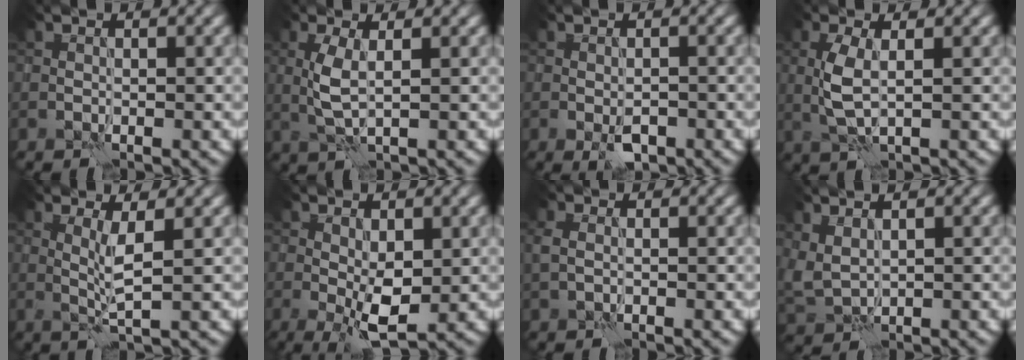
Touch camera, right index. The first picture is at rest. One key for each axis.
{"total": 2.6, "fx": 0.2, "fy": 0.7, "fz": 2.6, "tx": -0.060, "ty": -0.001, "tz": 0.005}
{"total": 2.4, "fx": -1.0, "fy": 1.1, "fz": 1.8, "tx": -0.032, "ty": -0.002, "tz": -0.017}
{"total": 3.0, "fx": 0.1, "fy": 1.0, "fz": 2.8, "tx": -0.065, "ty": -0.002, "tz": 0.004}
{"total": 2.6, "fx": 0.5, "fy": 0.2, "fz": 2.5, "tx": -0.056, "ty": -0.003, "tz": 0.012}
{"total": 4.4, "fx": -0.3, "fy": 1.7, "fz": 4.0, "tx": -0.074, "ty": -0.007, "tz": -0.004}
{"total": 1.4, "fx": 0.1, "fy": 1.0, "fz": 1.0, "tx": -0.020, "ty": 0.004, "tz": 0.003}
{"total": 3.0, "fx": 1.6, "fy": 1.6, "fz": 1.9, "tx": -0.057, "ty": 0.004, "tz": 0.042}